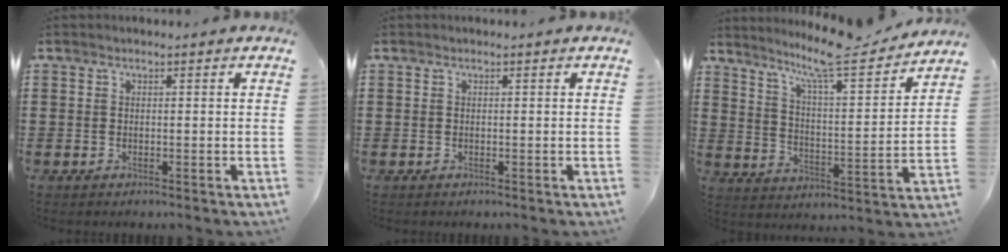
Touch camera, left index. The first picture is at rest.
{"total": 0.0}
{"total": 9.9, "force": [8.5, 0.2, 4.9], "torque": [-0.109, -0.059, 0.139]}